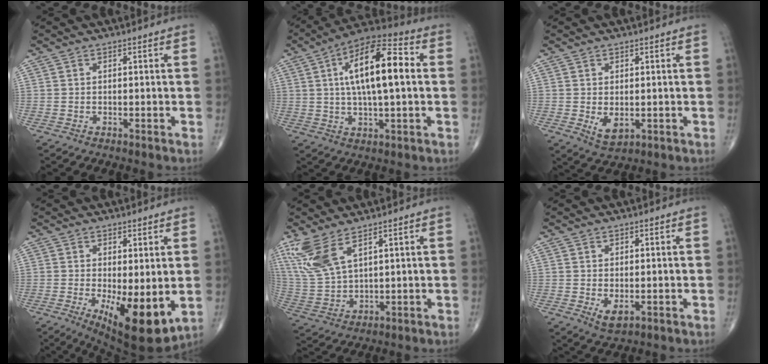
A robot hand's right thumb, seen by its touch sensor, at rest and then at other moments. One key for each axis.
{"total": 16.4, "fx": 2.4, "fy": 5.7, "fz": 15.2, "tx": -0.255, "ty": 0.023, "tz": 0.032}
{"total": 3.7, "fx": -0.4, "fy": 2.2, "fz": 3.0, "tx": -0.041, "ty": -0.010, "tz": 0.004}
{"total": 11.5, "fx": -2.1, "fy": 4.1, "fz": 10.6, "tx": -0.155, "ty": -0.029, "tz": -0.018}
{"total": 10.1, "fx": 6.3, "fy": 3.4, "fz": 7.1, "tx": -0.169, "ty": -0.021, "tz": 0.146}
{"total": 2.9, "fx": -0.5, "fy": 1.5, "fz": 2.4, "tx": -0.034, "ty": -0.008, "tz": 0.000}